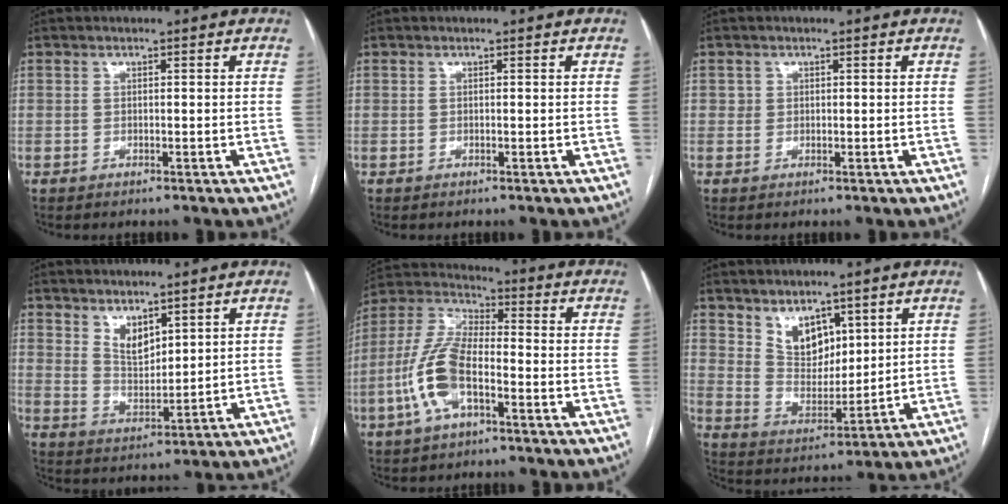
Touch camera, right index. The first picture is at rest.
{"total": 0.0}
{"total": 0.8, "force": [0.2, 0.8, 0.0], "torque": [0.007, 0.003, 0.000]}
{"total": 4.9, "force": [3.3, 2.2, 2.9], "torque": [-0.057, -0.006, 0.073]}
{"total": 11.9, "force": [-4.0, 4.7, 10.2], "torque": [-0.238, 0.011, -0.081]}
{"total": 7.4, "force": [4.6, 4.3, 3.8], "torque": [-0.071, -0.002, 0.099]}